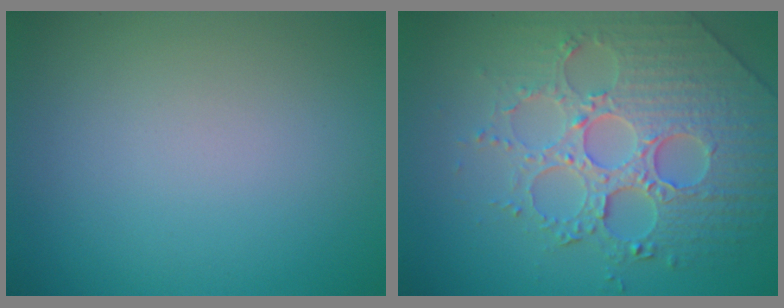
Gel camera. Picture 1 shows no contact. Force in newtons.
{"total": 6.7, "press": 5.7, "slide": 3.4}